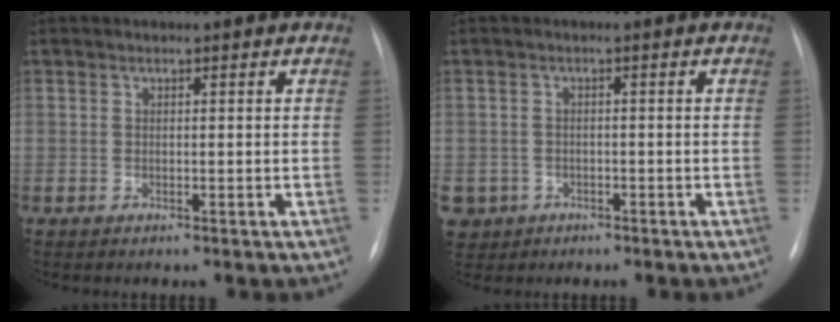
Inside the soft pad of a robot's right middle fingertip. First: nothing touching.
{"total": 6.0, "force": [-2.9, 5.1, 1.0], "torque": [-0.030, 0.005, -0.042]}